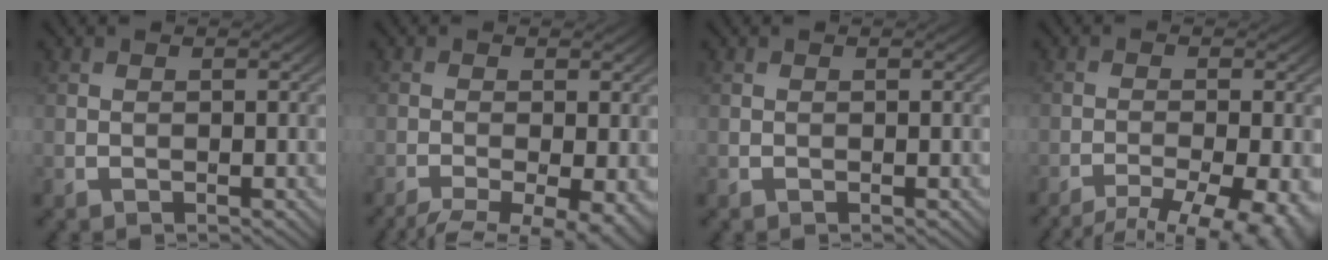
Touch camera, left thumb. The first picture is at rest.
{"total": 8.1, "force": [-5.1, 2.2, 5.9], "torque": [-0.102, -0.028, -0.068]}
{"total": 0.0}
{"total": 10.1, "force": [-7.6, 2.8, 6.1], "torque": [-0.095, -0.019, -0.086]}